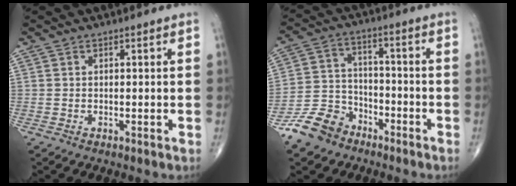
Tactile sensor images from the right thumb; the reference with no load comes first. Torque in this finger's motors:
{"motor_torque": [3.32, 0.84, 0.21, -0.68, 0.05]}